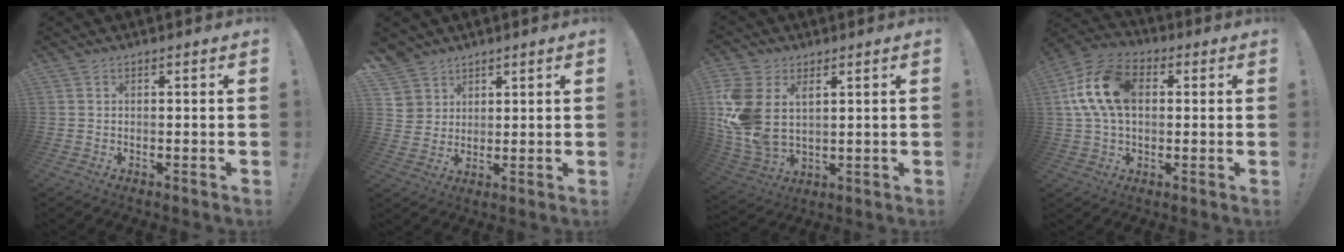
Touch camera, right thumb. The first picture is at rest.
{"total": 5.7, "force": [3.7, 4.4, 0.3], "torque": [-0.011, -0.032, 0.074]}
{"total": 13.6, "force": [4.1, 9.2, 9.2], "torque": [-0.203, -0.020, 0.079]}
{"total": 16.3, "force": [2.6, 10.7, 12.0], "torque": [-0.237, 0.009, 0.051]}